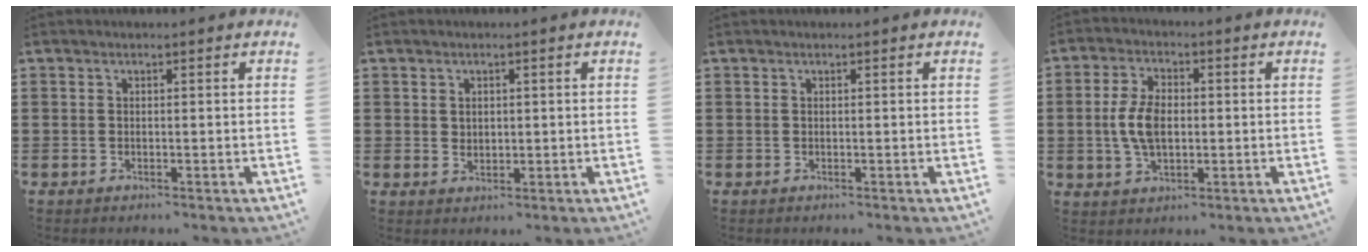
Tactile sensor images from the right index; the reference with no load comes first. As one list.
[{"total": 1.5, "force": [0.7, 1.2, 0.5], "torque": [-0.012, 0.007, 0.013]}, {"total": 0.0}, {"total": 6.8, "force": [-0.1, 3.8, 5.7], "torque": [-0.136, 0.002, -0.009]}]